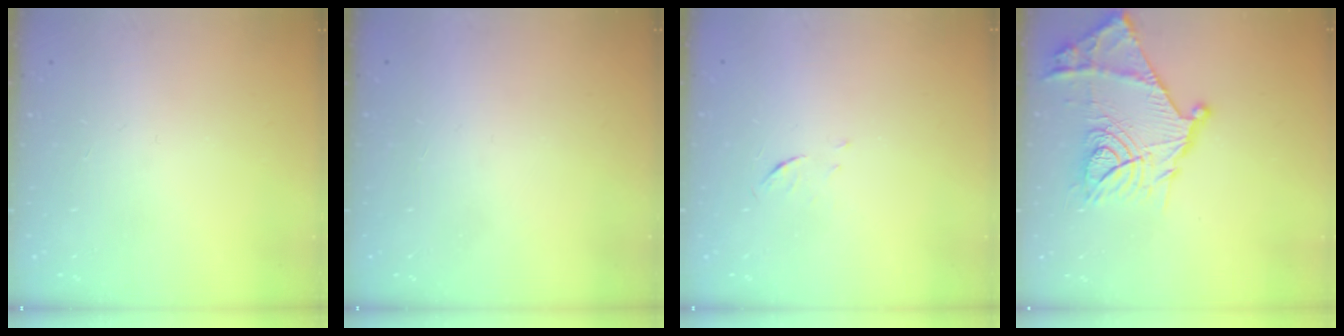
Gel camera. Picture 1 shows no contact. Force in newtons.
{"total": 1.5, "press": 1.5, "slide": 0.1}
{"total": 5.0, "press": 4.9, "slide": 0.4}
{"total": 23.5, "press": 23.5, "slide": 1.5}